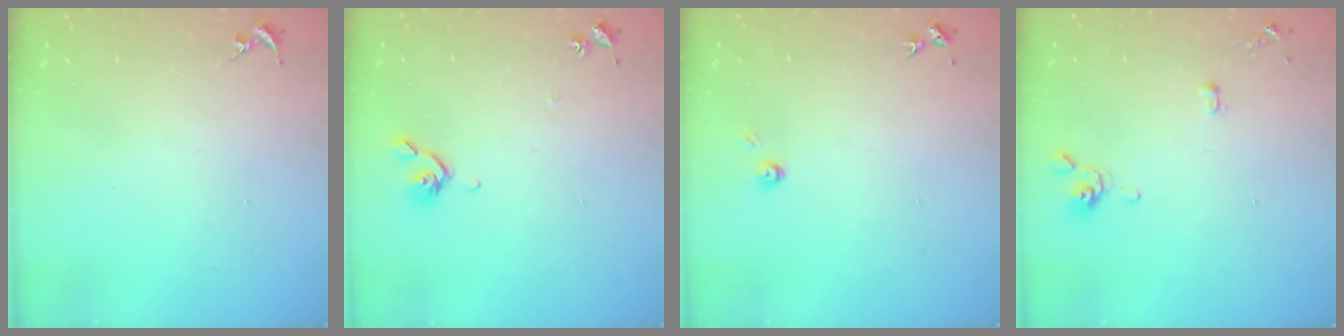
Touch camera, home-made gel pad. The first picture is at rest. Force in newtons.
{"total": 5.6, "press": 5.6, "slide": 0.9}
{"total": 3.3, "press": 3.3, "slide": 0.2}
{"total": 3.4, "press": 3.4, "slide": 0.7}